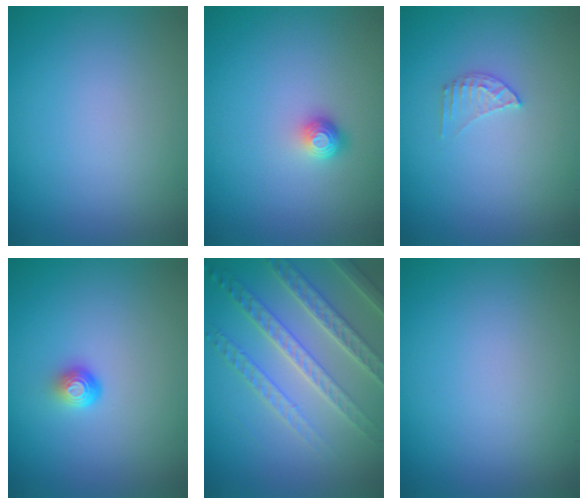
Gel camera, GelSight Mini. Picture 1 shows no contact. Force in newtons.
{"total": 1.6, "press": 1.2, "slide": 1.1}
{"total": 1.5, "press": 1.5, "slide": 0.2}
{"total": 1.7, "press": 1.1, "slide": 1.3}
{"total": 4.7, "press": 4.3, "slide": 1.8}
{"total": 0.0}